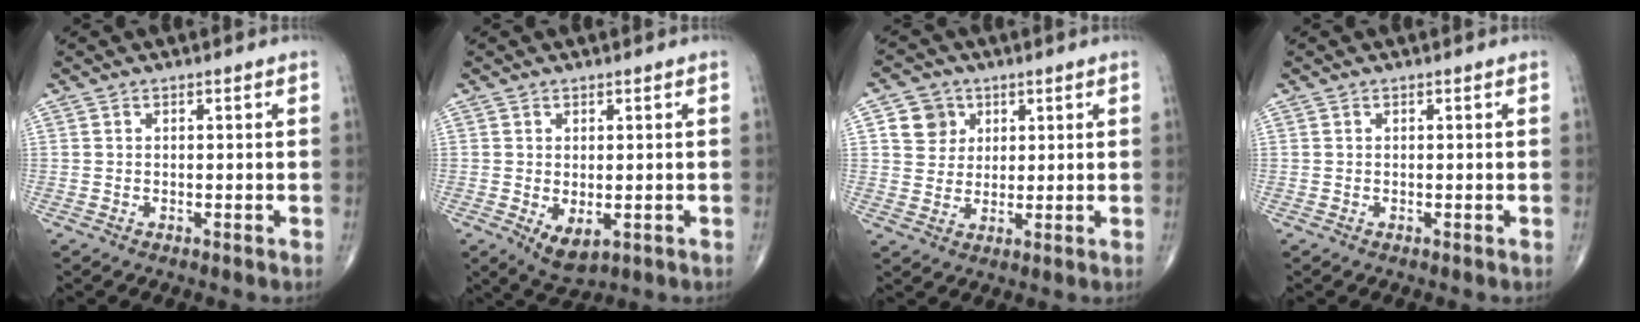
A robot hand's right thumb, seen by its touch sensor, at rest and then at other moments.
{"total": 4.7, "force": [-1.0, 2.5, 3.9], "torque": [-0.060, -0.009, -0.002]}
{"total": 6.1, "force": [2.3, 5.4, 1.5], "torque": [0.000, -0.006, 0.039]}
{"total": 0.0}